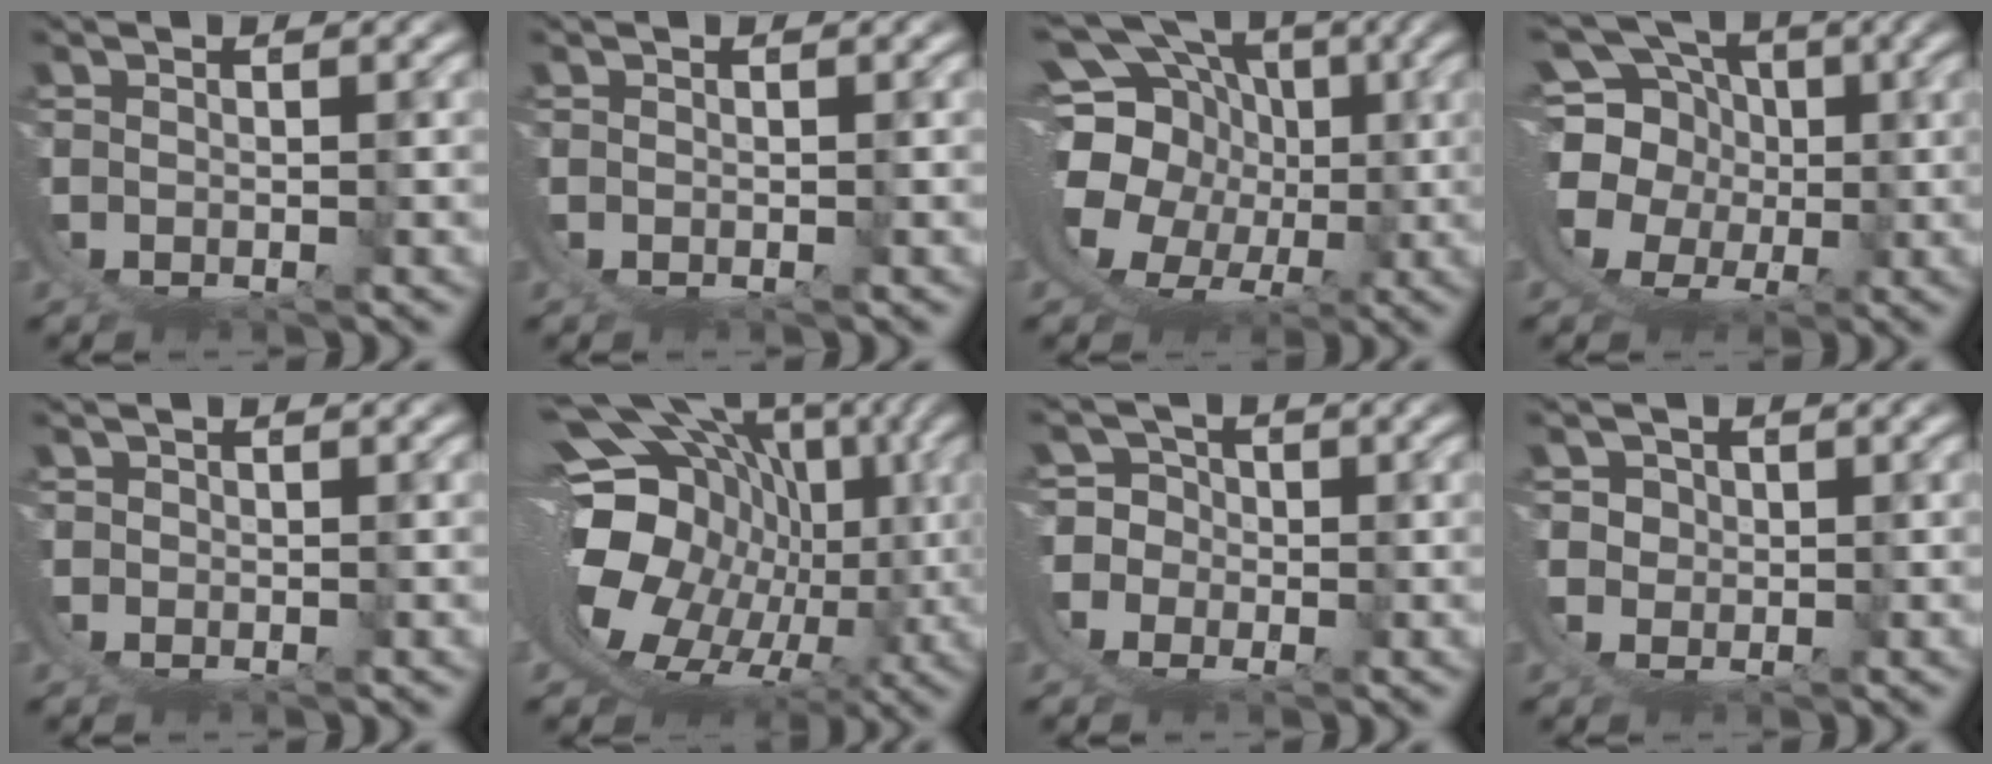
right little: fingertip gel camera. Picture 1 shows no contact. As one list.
[{"total": 0.0}, {"total": 15.8, "force": [1.6, 12.6, 9.4], "torque": [-0.192, -0.035, 0.022]}, {"total": 14.6, "force": [0.1, 12.9, 6.7], "torque": [-0.172, -0.052, 0.002]}, {"total": 0.0}, {"total": 18.6, "force": [-0.5, 13.2, 13.1], "torque": [-0.229, -0.060, 0.019]}, {"total": 10.3, "force": [-1.6, 9.8, 2.7], "torque": [-0.098, -0.043, -0.034]}, {"total": 2.4, "force": [0.8, 2.0, 1.0], "torque": [-0.030, -0.008, 0.018]}]